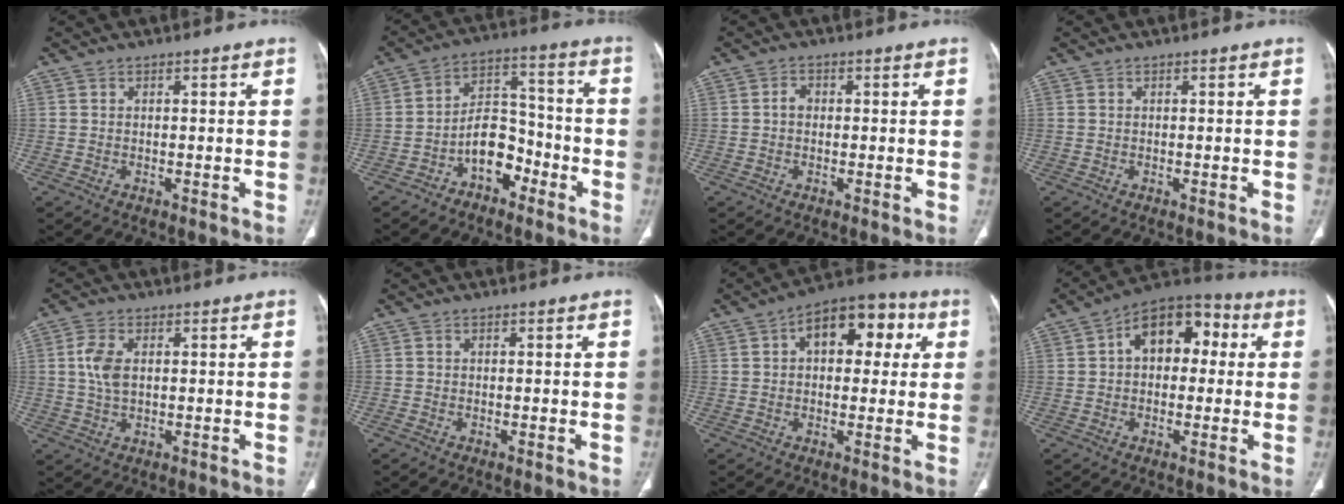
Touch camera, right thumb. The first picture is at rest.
{"total": 9.4, "force": [-4.7, 5.9, 5.6], "torque": [-0.063, 0.056, -0.085]}
{"total": 1.7, "force": [-0.1, 1.4, 1.1], "torque": [-0.011, 0.008, -0.005]}
{"total": 0.0}
{"total": 5.4, "force": [0.9, 3.1, 4.3], "torque": [-0.100, 0.002, 0.016]}
{"total": 0.5, "force": [-0.2, 0.2, 0.4], "torque": [-0.009, -0.002, -0.005]}
{"total": 13.3, "force": [3.7, 7.8, 10.1], "torque": [-0.103, 0.027, 0.046]}
{"total": 13.0, "force": [2.4, 8.4, 9.7], "torque": [-0.106, 0.036, 0.024]}